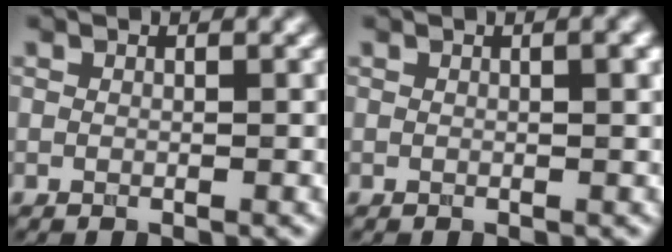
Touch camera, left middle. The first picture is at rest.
{"total": 1.2, "force": [0.3, 0.2, 1.2], "torque": [-0.016, 0.003, 0.002]}